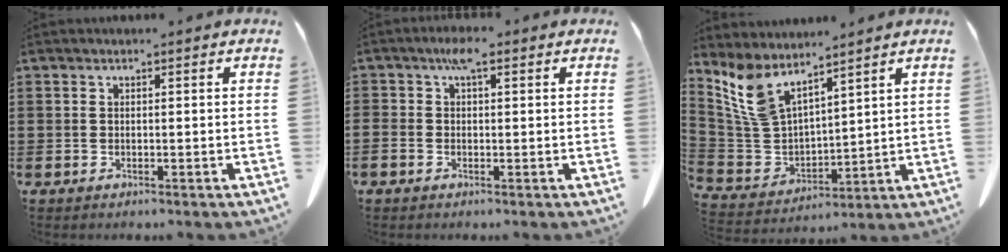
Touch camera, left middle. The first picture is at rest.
{"total": 3.1, "force": [0.5, 1.3, 2.8], "torque": [-0.061, 0.009, 0.006]}
{"total": 8.8, "force": [6.7, 3.3, 4.7], "torque": [-0.125, -0.024, 0.125]}